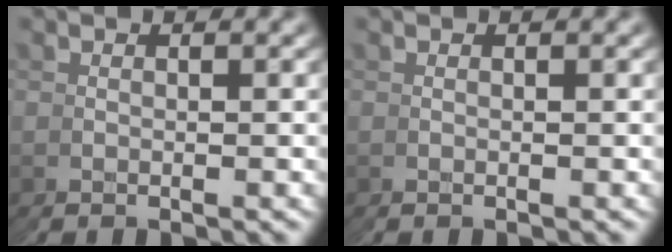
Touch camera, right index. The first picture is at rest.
{"total": 0.0}